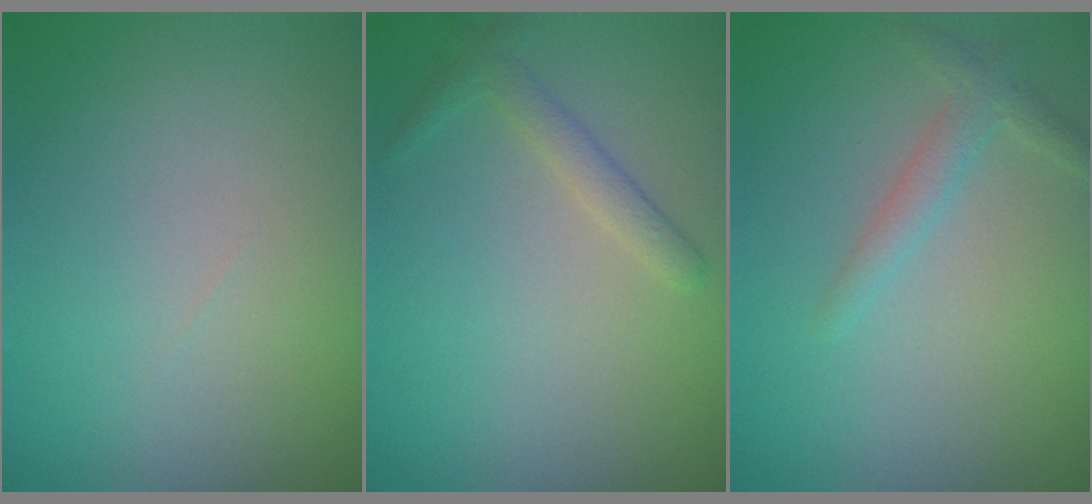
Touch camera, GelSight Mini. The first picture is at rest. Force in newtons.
{"total": 1.6, "press": 1.6, "slide": 0.1}
{"total": 1.6, "press": 1.6, "slide": 0.1}